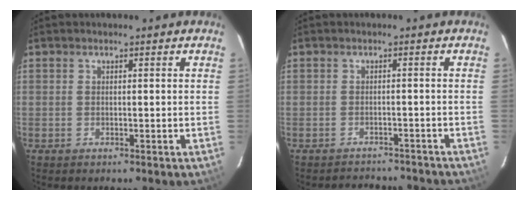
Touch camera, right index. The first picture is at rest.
{"total": 8.5, "force": [-7.8, 2.9, 1.9], "torque": [-0.036, 0.012, -0.093]}